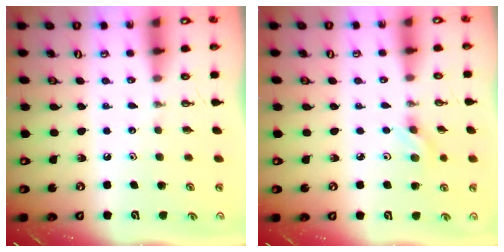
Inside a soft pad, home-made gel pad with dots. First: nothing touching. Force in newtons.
{"total": 5.3, "press": 4.6, "slide": 2.6}